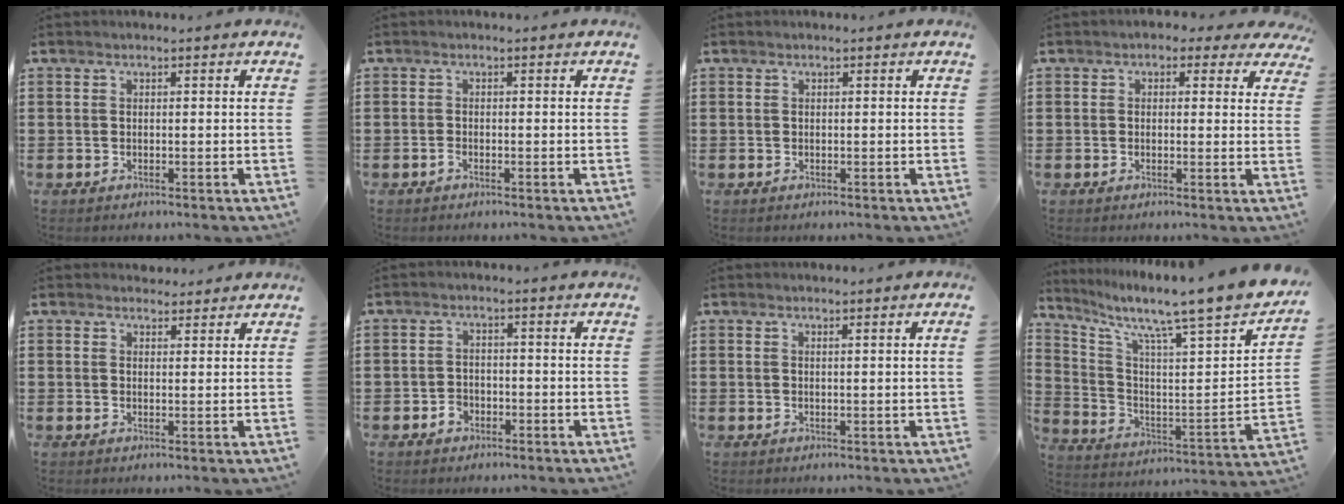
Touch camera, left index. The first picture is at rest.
{"total": 0.8, "force": [-0.6, 0.3, 0.4], "torque": [-0.011, -0.003, -0.011]}
{"total": 0.0}
{"total": 1.8, "force": [0.7, 1.4, 0.9], "torque": [-0.016, 0.007, 0.008]}
{"total": 2.2, "force": [2.1, 0.9, 0.0], "torque": [0.002, -0.003, 0.038]}
{"total": 2.2, "force": [-1.4, 1.7, 0.6], "torque": [-0.016, 0.001, -0.029]}
{"total": 1.1, "force": [0.6, -0.4, 0.8], "torque": [-0.016, -0.007, 0.010]}
{"total": 9.0, "force": [7.8, -0.3, 4.3], "torque": [-0.109, -0.083, 0.114]}